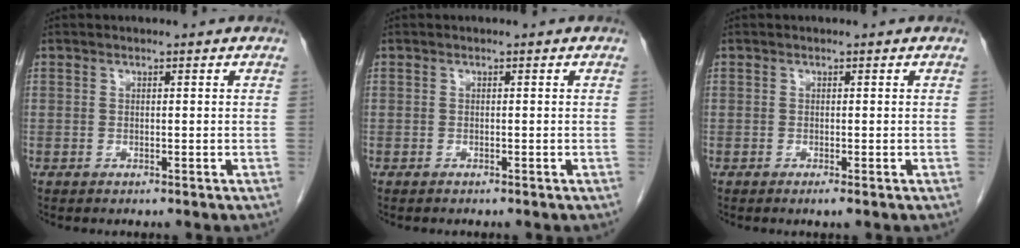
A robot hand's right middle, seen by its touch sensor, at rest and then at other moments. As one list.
[{"total": 0.0}, {"total": 0.7, "force": [-0.4, -0.1, 0.5], "torque": [-0.010, -0.002, -0.006]}]